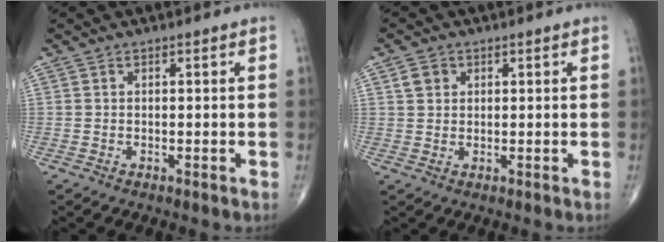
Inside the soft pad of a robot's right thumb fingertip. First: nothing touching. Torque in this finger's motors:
{"motor_torque": [-0.44, 0.44, 0.10, -0.09, 0.08]}